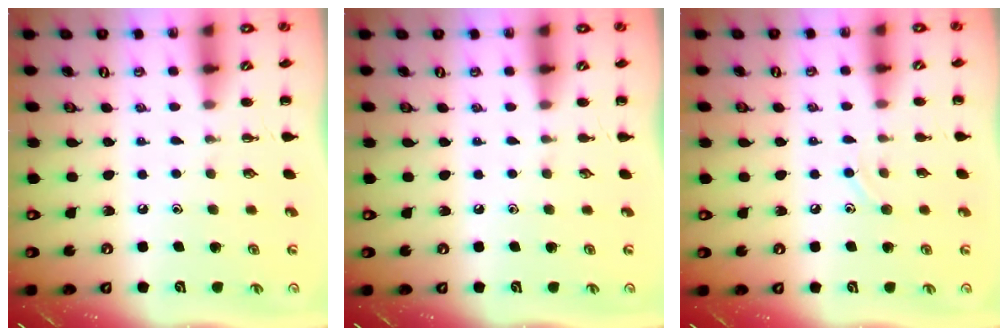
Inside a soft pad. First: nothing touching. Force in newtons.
{"total": 0.0}
{"total": 6.7, "press": 6.3, "slide": 2.1}